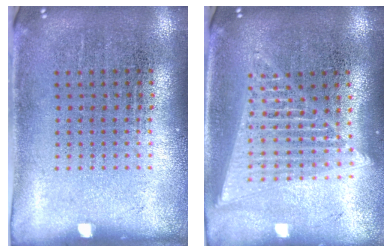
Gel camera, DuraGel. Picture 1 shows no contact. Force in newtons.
{"total": 1.8, "press": 1.6, "slide": 0.8}